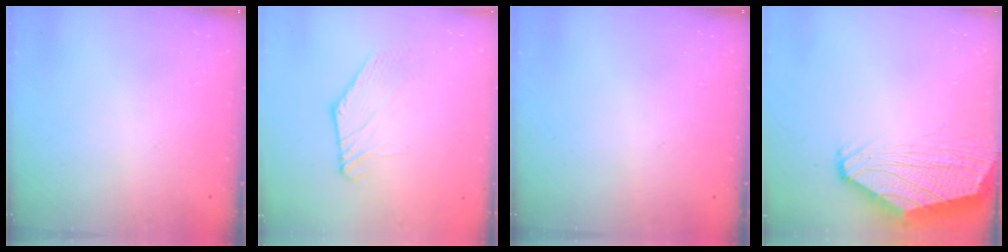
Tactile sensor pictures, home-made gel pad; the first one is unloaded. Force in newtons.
{"total": 2.9, "press": 2.9, "slide": 0.1}
{"total": 0.0}
{"total": 5.4, "press": 5.3, "slide": 1.3}